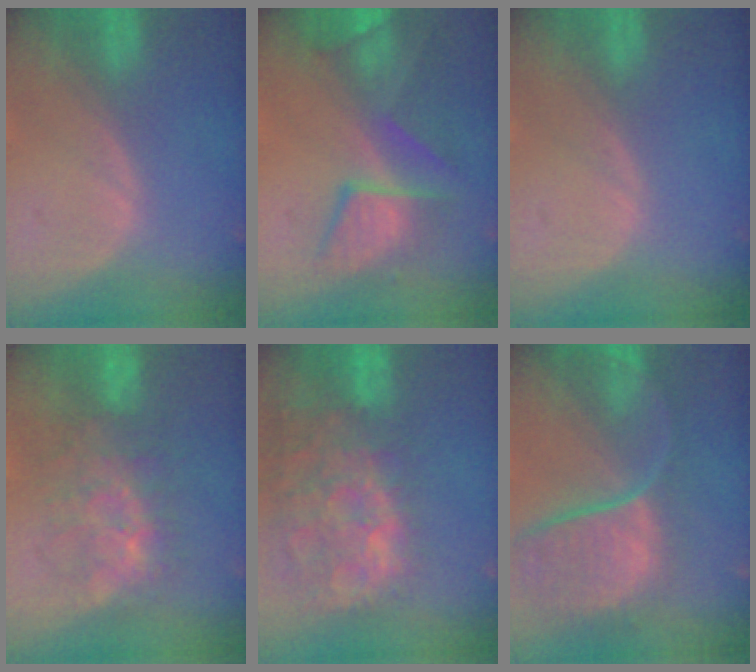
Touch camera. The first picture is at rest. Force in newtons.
{"total": 9.8, "press": 8.5, "slide": 5.0}
{"total": 0.0}
{"total": 7.5, "press": 7.2, "slide": 2.2}
{"total": 14.9, "press": 12.1, "slide": 8.8}
{"total": 11.9, "press": 9.9, "slide": 6.7}